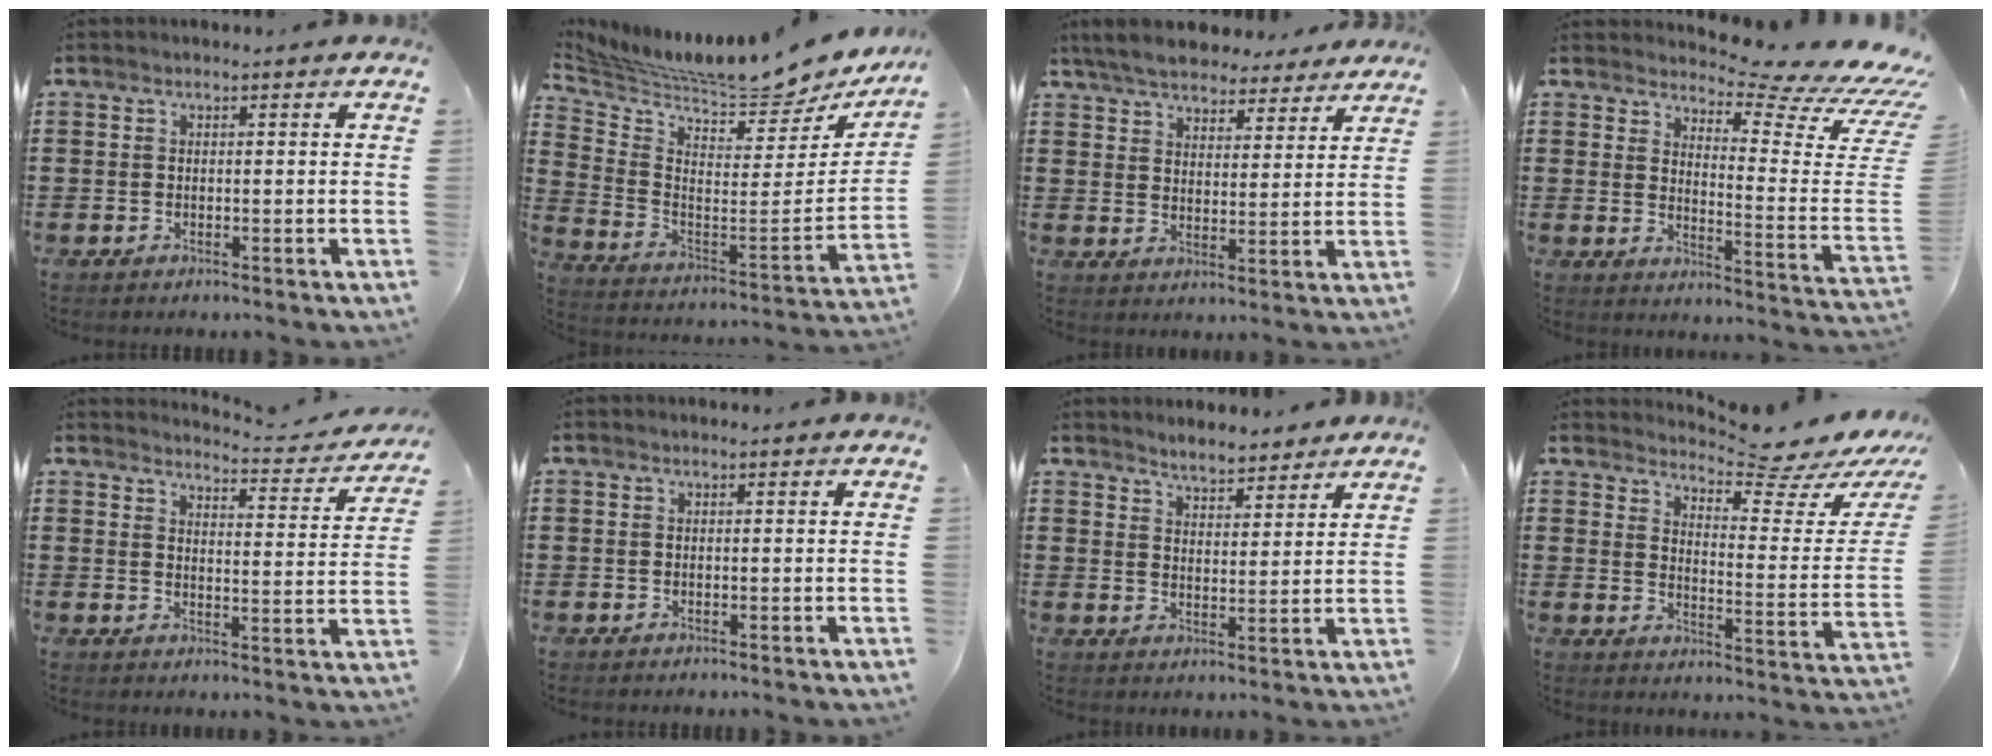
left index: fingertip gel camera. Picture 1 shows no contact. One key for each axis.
{"total": 6.4, "fx": 6.1, "fy": -0.2, "fz": 1.7, "tx": -0.064, "ty": -0.073, "tz": 0.094}
{"total": 6.0, "fx": 5.7, "fy": 1.3, "fz": 1.3, "tx": -0.049, "ty": -0.016, "tz": 0.105}
{"total": 6.5, "fx": 5.7, "fy": 0.4, "fz": 3.0, "tx": -0.055, "ty": -0.062, "tz": 0.089}
{"total": 3.9, "fx": 3.8, "fy": -0.1, "fz": 0.9, "tx": -0.021, "ty": -0.033, "tz": 0.060}
{"total": 0.0}
{"total": 3.9, "fx": 3.8, "fy": 0.5, "fz": -0.1, "tx": -0.013, "ty": -0.012, "tz": 0.071}
{"total": 5.6, "fx": 5.2, "fy": -0.5, "fz": 2.0, "tx": -0.042, "ty": -0.054, "tz": 0.081}